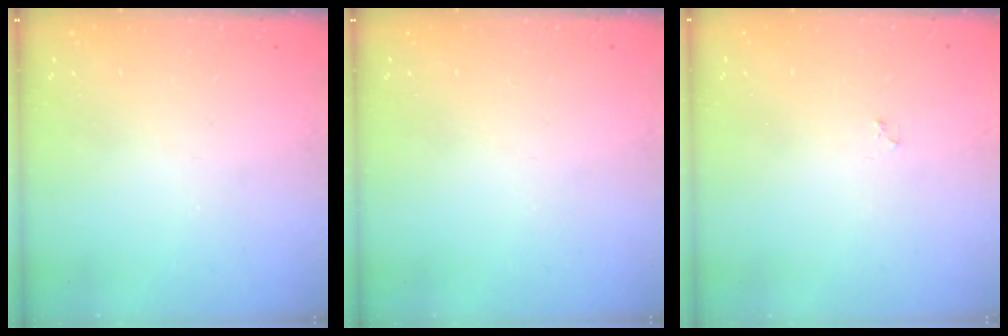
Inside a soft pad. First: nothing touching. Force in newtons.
{"total": 0.0}
{"total": 2.2, "press": 2.1, "slide": 0.3}